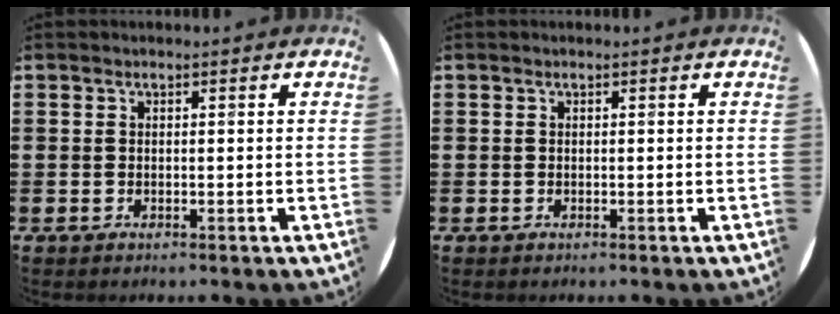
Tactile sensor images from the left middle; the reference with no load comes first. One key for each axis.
{"total": 0.0}